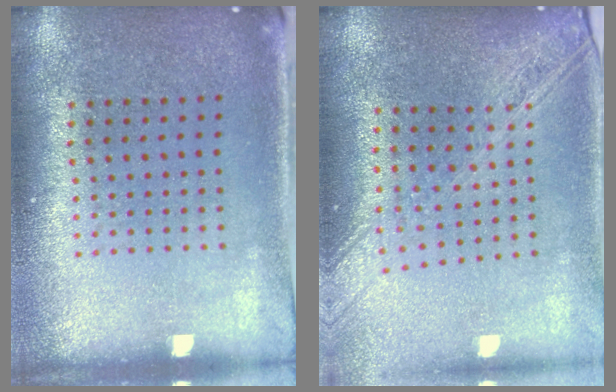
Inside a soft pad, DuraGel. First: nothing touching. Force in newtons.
{"total": 2.2, "press": 1.9, "slide": 1.2}